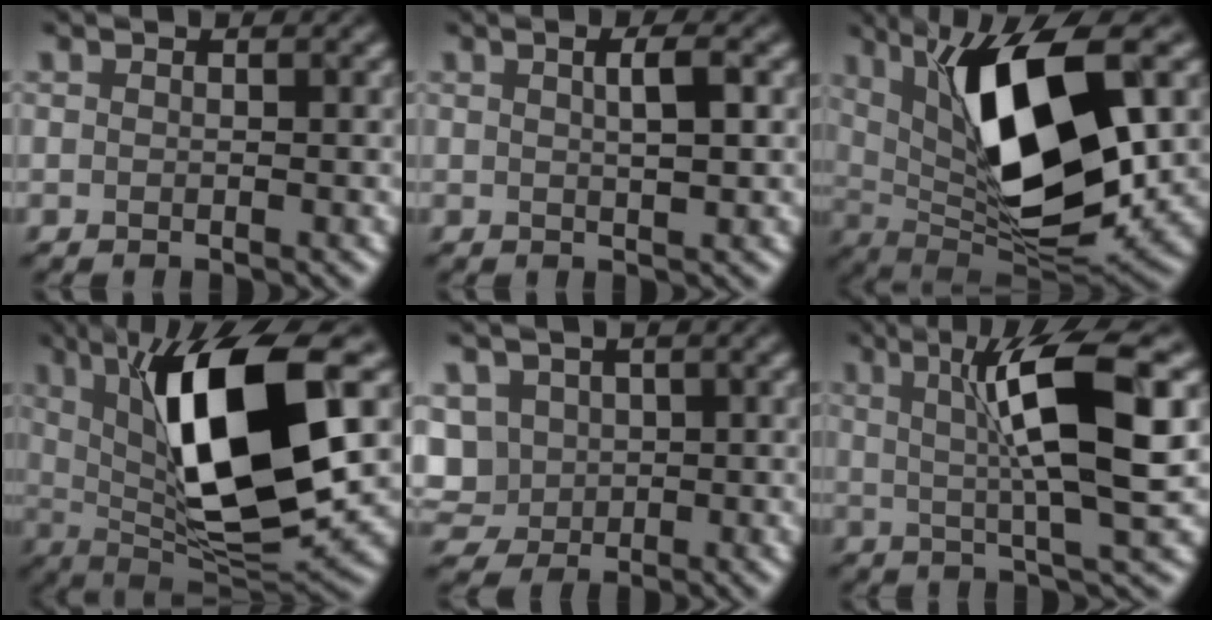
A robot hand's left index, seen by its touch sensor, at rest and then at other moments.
{"total": 2.1, "force": [0.2, 0.5, 2.0], "torque": [-0.024, 0.001, 0.007]}
{"total": 13.3, "force": [2.8, 4.9, 12.0], "torque": [-0.185, -0.001, 0.046]}
{"total": 13.8, "force": [2.8, 4.3, 12.8], "torque": [-0.198, -0.008, 0.048]}
{"total": 6.8, "force": [0.1, 5.9, 3.4], "torque": [-0.084, 0.013, -0.007]}
{"total": 8.8, "force": [1.5, 1.6, 8.6], "torque": [-0.126, 0.001, 0.030]}